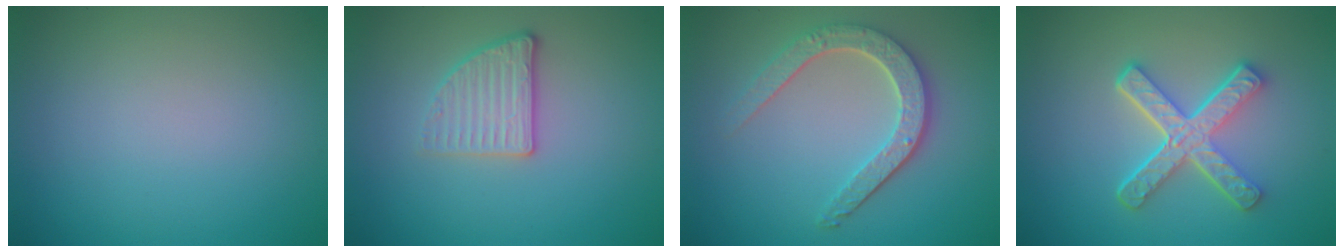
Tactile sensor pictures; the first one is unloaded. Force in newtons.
{"total": 2.6, "press": 2.4, "slide": 1.0}
{"total": 4.5, "press": 3.6, "slide": 2.7}
{"total": 5.3, "press": 3.9, "slide": 3.6}